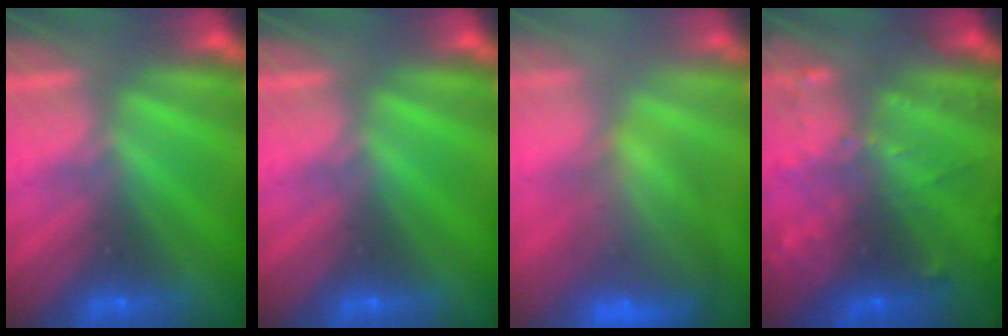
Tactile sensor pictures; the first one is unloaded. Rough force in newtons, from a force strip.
{"total": 0.0}
{"total": 7.5}
{"total": 6.8}